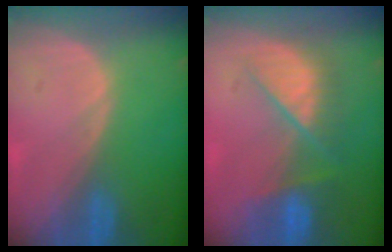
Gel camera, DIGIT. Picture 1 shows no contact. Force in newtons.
{"total": 7.3, "press": 7.2, "slide": 1.0}